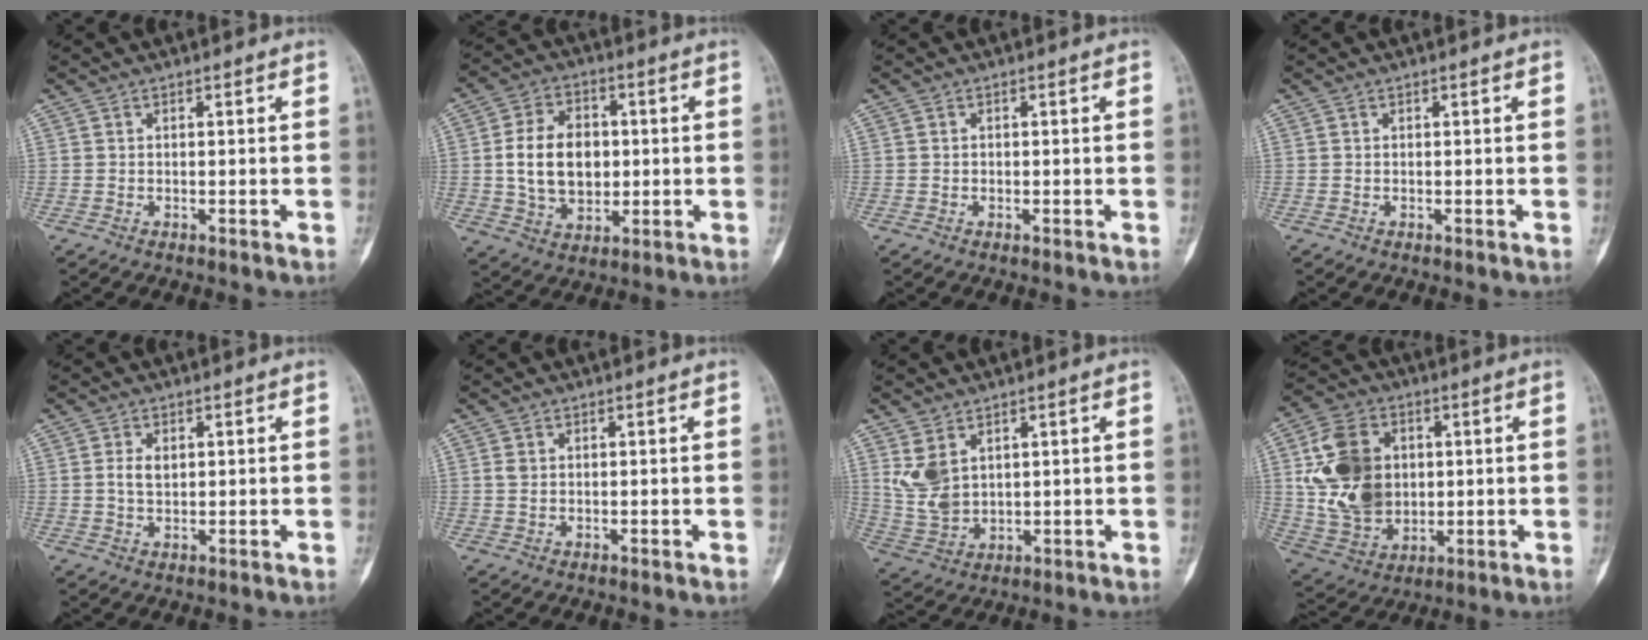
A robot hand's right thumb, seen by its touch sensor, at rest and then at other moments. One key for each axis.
{"total": 13.1, "fx": 0.6, "fy": 9.4, "fz": 9.2, "tx": -0.135, "ty": 0.004, "tz": 0.016}
{"total": 0.6, "fx": 0.0, "fy": 0.6, "fz": 0.2, "tx": -0.002, "ty": 0.002, "tz": 0.001}
{"total": 0.0}
{"total": 2.9, "fx": 0.6, "fy": 1.8, "fz": 2.2, "tx": -0.037, "ty": 0.000, "tz": 0.013}
{"total": 1.3, "fx": 0.3, "fy": 0.9, "fz": 0.8, "tx": -0.016, "ty": 0.001, "tz": 0.010}
{"total": 7.3, "fx": 2.9, "fy": 4.7, "fz": 4.7, "tx": -0.090, "ty": -0.013, "tz": 0.077}
{"total": 16.8, "fx": 2.3, "fy": 12.6, "fz": 10.8, "tx": -0.178, "ty": -0.001, "tz": 0.054}